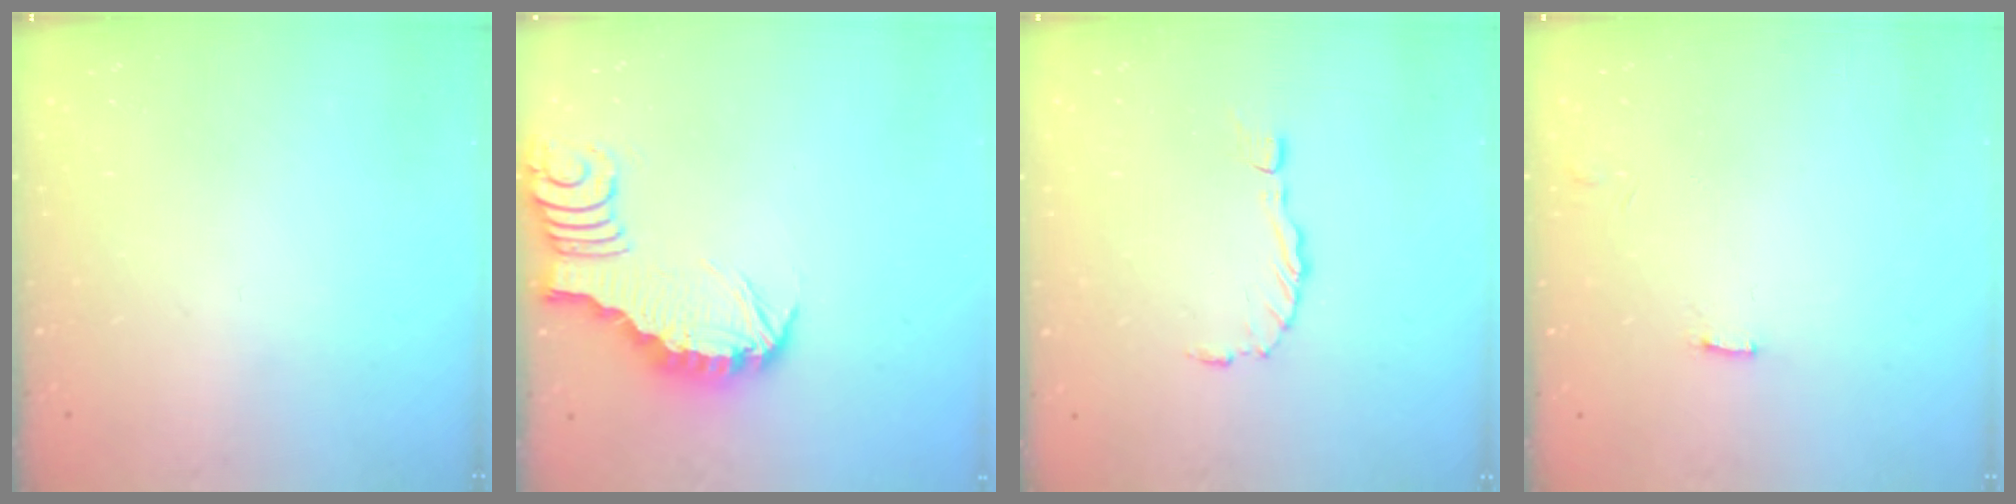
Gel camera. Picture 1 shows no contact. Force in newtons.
{"total": 3.1, "press": 3.1, "slide": 0.3}
{"total": 0.8, "press": 0.8, "slide": 0.1}
{"total": 1.2, "press": 1.2, "slide": 0.1}